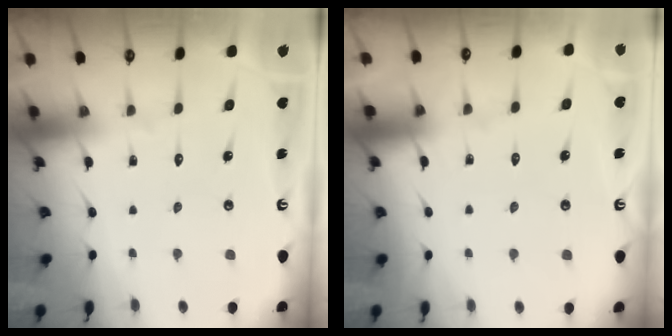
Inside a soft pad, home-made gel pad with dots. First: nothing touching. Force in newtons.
{"total": 3.1, "press": 3.1, "slide": 0.5}